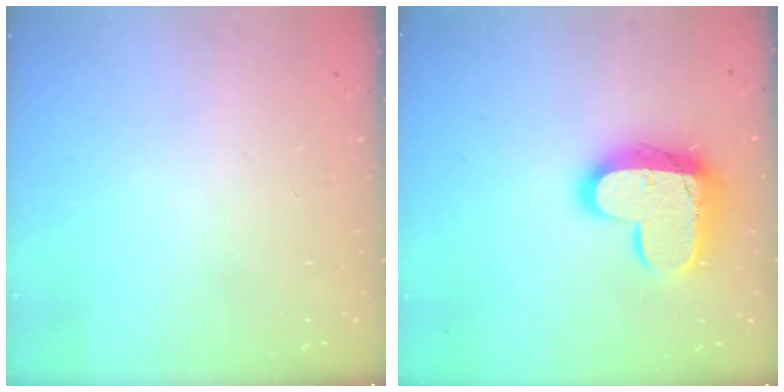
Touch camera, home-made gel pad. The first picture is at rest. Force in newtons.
{"total": 16.7, "press": 16.6, "slide": 1.3}